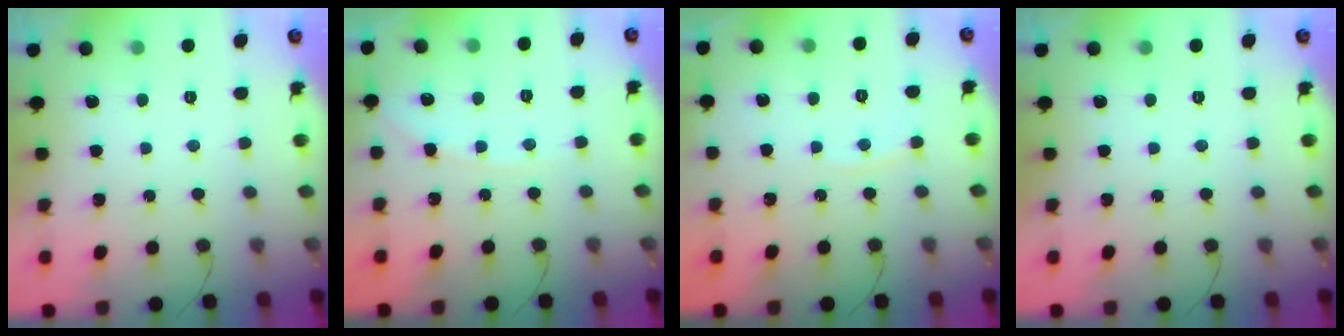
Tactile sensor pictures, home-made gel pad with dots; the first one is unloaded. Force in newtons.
{"total": 5.4, "press": 5.3, "slide": 0.9}
{"total": 2.7, "press": 2.7, "slide": 0.4}
{"total": 0.0}